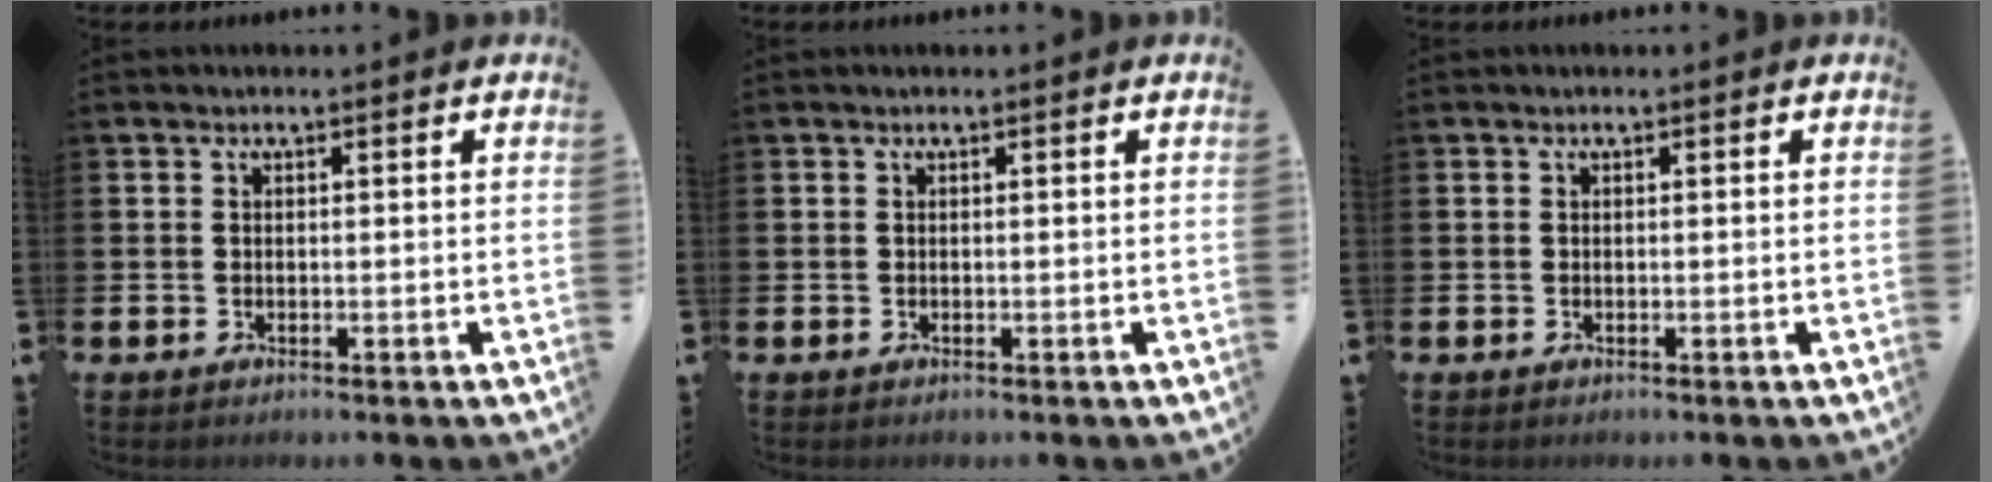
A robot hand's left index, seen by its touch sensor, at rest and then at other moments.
{"total": 0.0}
{"total": 0.0}